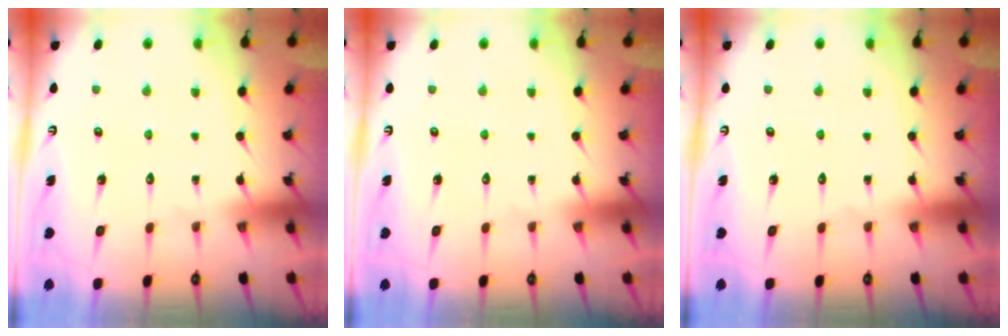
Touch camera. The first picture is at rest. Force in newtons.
{"total": 0.0}
{"total": 0.0}